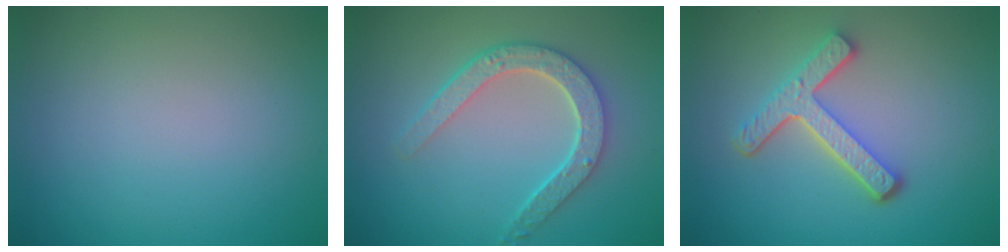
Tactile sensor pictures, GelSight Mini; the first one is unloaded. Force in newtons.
{"total": 4.7, "press": 3.7, "slide": 2.9}
{"total": 4.7, "press": 3.5, "slide": 3.2}